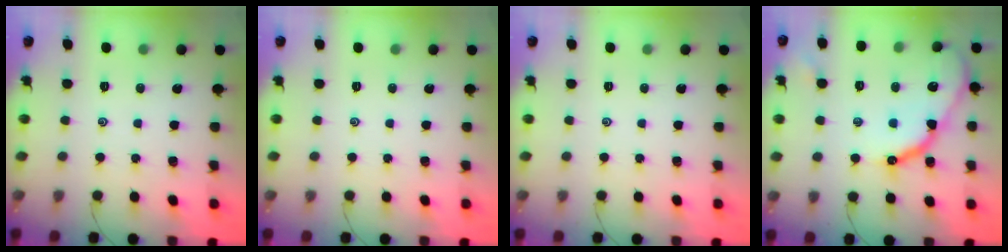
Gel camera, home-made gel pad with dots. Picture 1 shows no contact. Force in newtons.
{"total": 0.0}
{"total": 0.0}
{"total": 14.2, "press": 14.2, "slide": 1.2}